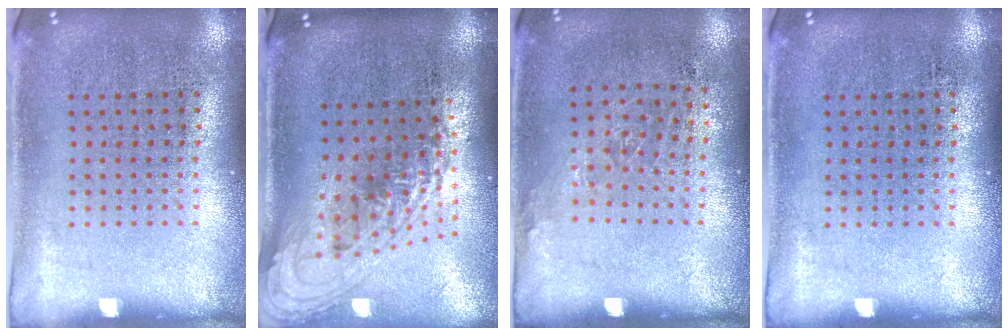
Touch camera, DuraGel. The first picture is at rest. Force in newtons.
{"total": 2.2, "press": 1.6, "slide": 1.5}
{"total": 0.9, "press": 0.7, "slide": 0.6}
{"total": 0.0}